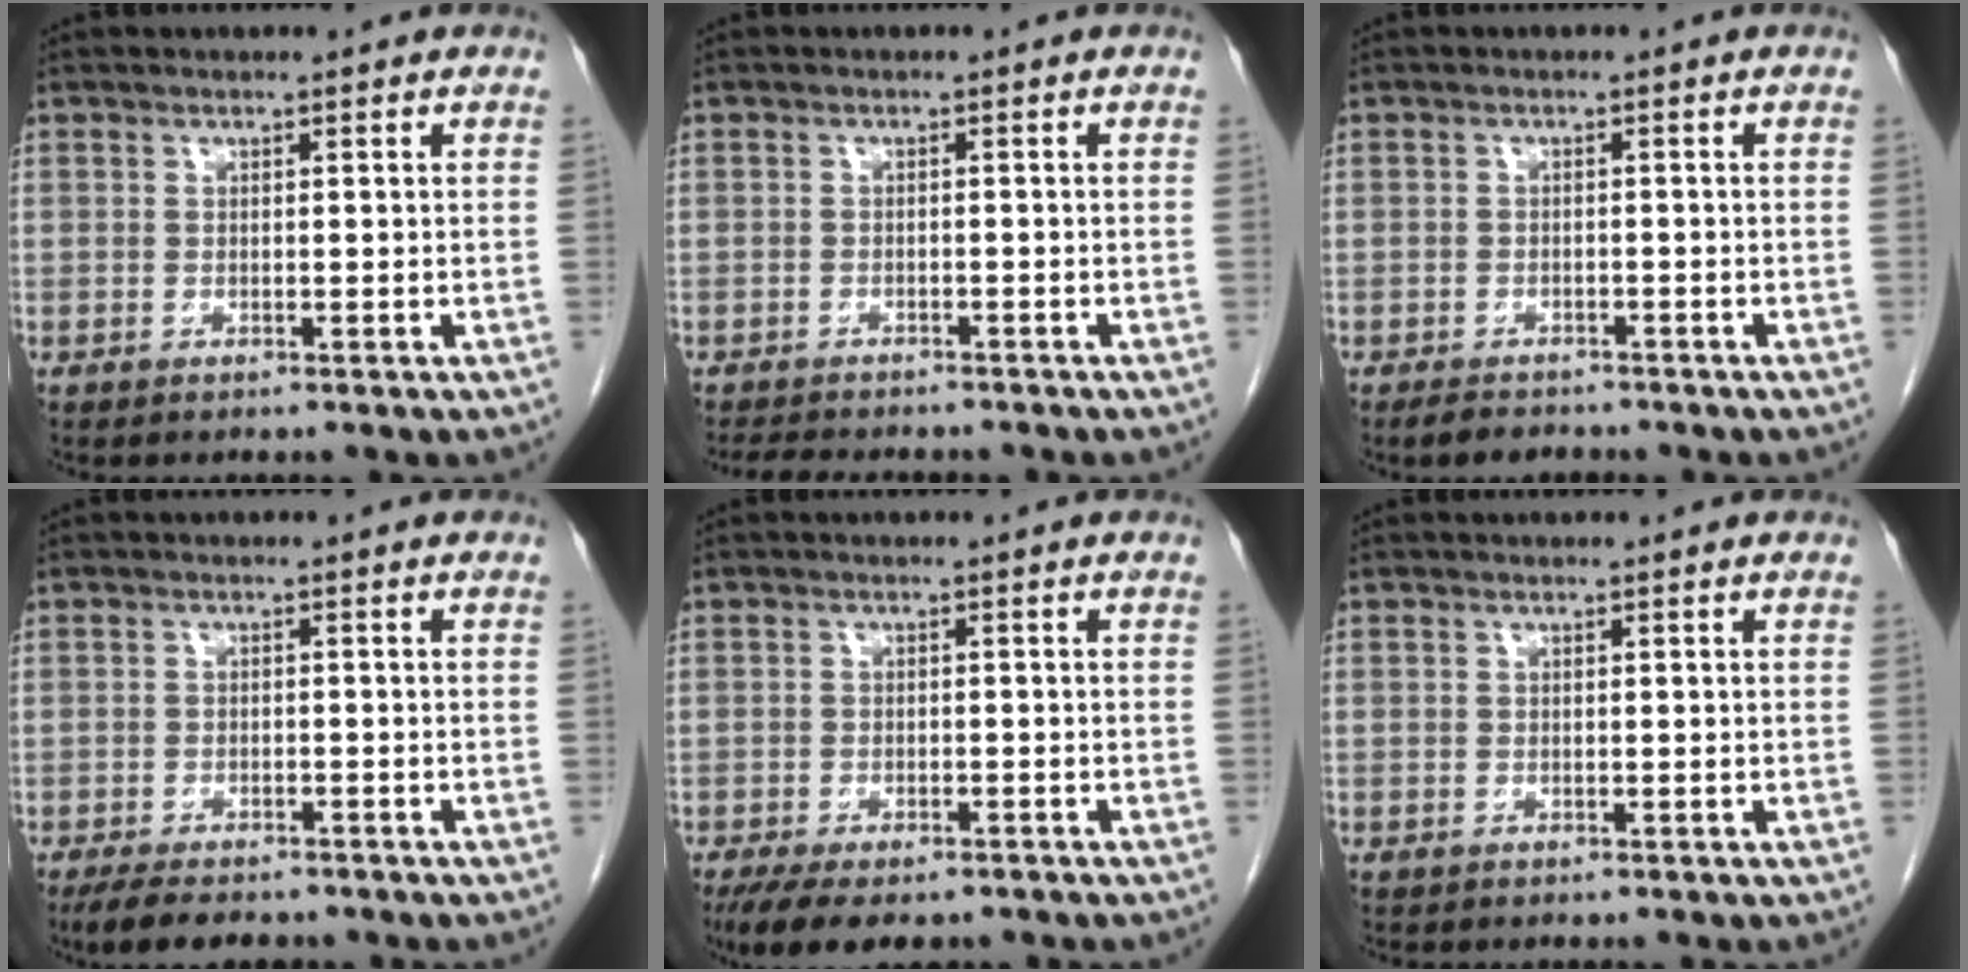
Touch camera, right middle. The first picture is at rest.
{"total": 6.9, "force": [-6.1, 1.9, 2.6], "torque": [-0.039, -0.004, -0.086]}
{"total": 3.1, "force": [-2.7, 1.3, 0.9], "torque": [-0.019, -0.002, -0.040]}
{"total": 7.2, "force": [-5.9, 2.5, 3.3], "torque": [-0.050, -0.008, -0.085]}
{"total": 9.4, "force": [-7.1, 3.8, 5.0], "torque": [-0.077, -0.009, -0.103]}
{"total": 0.0}